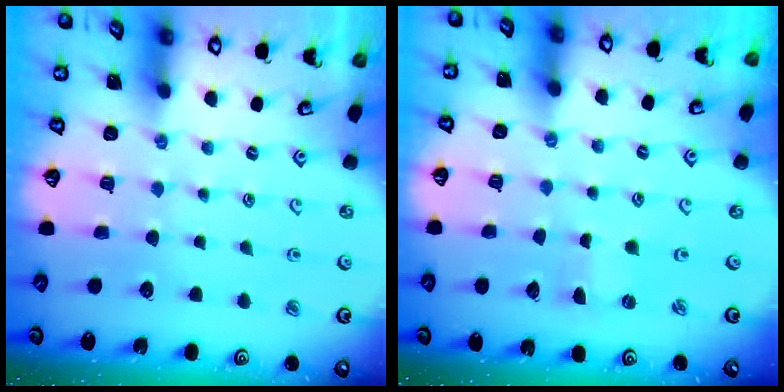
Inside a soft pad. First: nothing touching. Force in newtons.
{"total": 0.0}